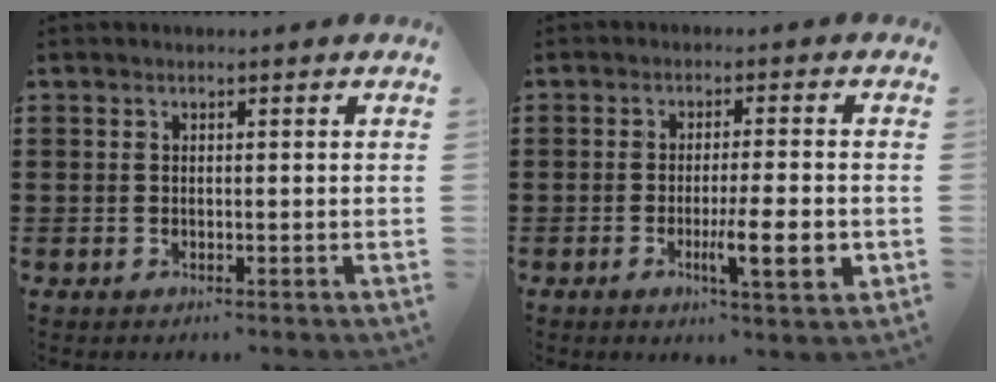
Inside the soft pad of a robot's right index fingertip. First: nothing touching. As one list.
[{"total": 7.9, "force": [-2.1, 1.3, 7.5], "torque": [-0.110, -0.009, -0.031]}]